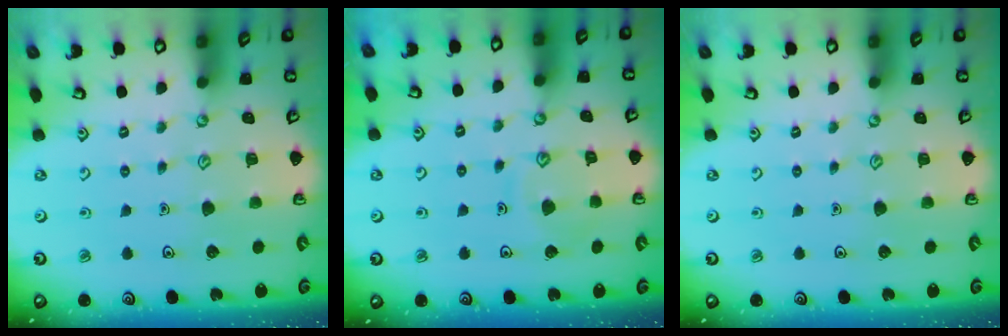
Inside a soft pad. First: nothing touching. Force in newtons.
{"total": 7.1, "press": 7.1, "slide": 0.6}
{"total": 0.0}